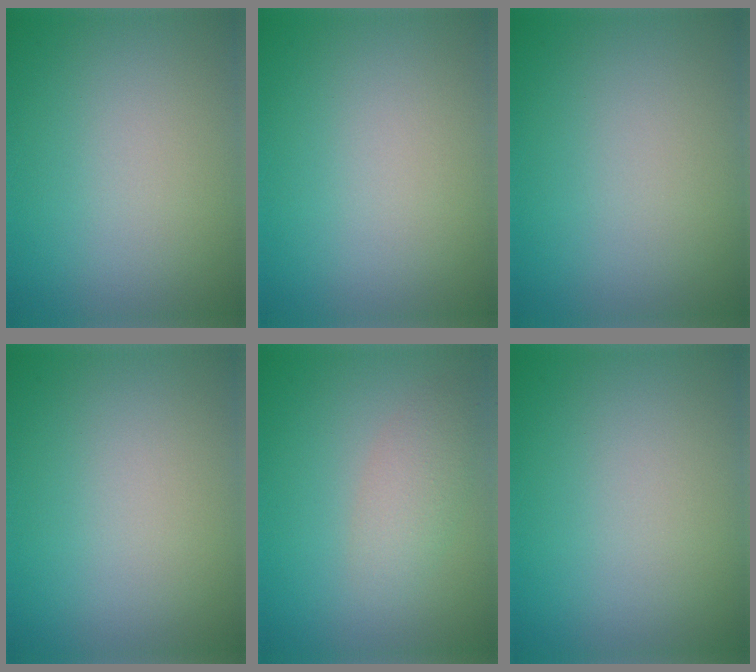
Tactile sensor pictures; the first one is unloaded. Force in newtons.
{"total": 0.0}
{"total": 0.0}
{"total": 0.0}
{"total": 2.4, "press": 2.4, "slide": 0.1}
{"total": 0.0}